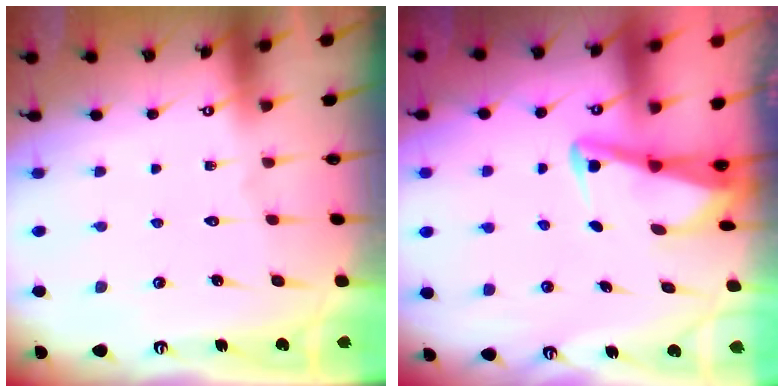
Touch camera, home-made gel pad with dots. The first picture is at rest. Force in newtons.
{"total": 3.3, "press": 3.3, "slide": 0.3}